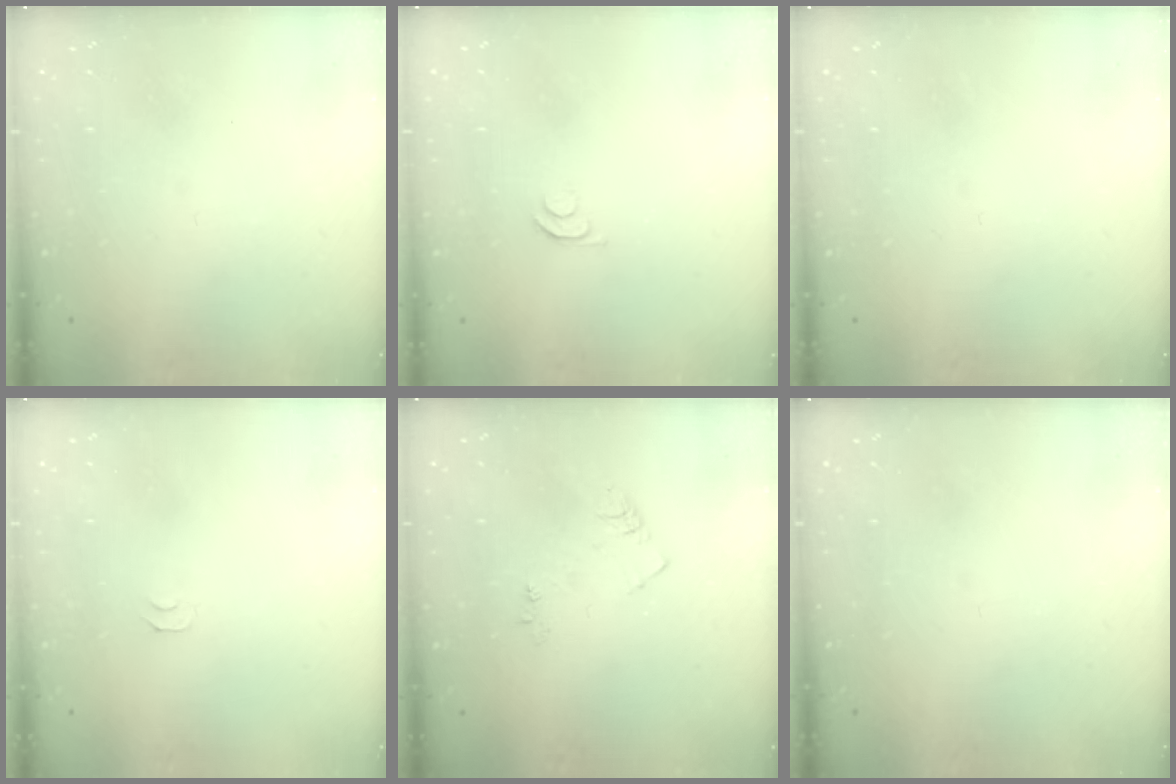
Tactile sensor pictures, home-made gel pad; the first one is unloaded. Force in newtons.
{"total": 4.3, "press": 4.3, "slide": 0.7}
{"total": 0.0}
{"total": 5.1, "press": 5.1, "slide": 0.5}
{"total": 5.5, "press": 5.5, "slide": 0.6}
{"total": 0.0}